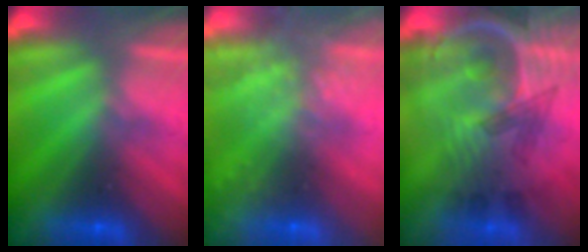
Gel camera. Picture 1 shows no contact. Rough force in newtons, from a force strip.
{"total": 7.7}
{"total": 6.2}